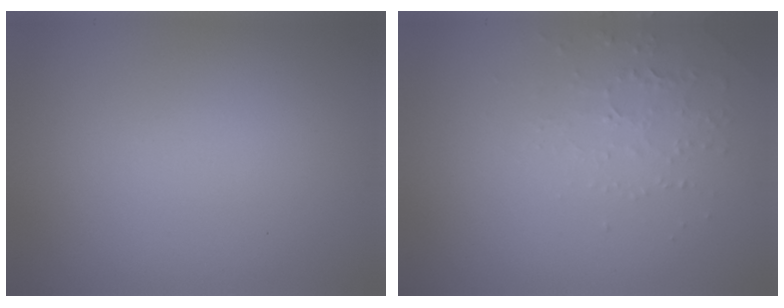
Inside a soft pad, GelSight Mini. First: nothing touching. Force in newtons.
{"total": 1.9, "press": 1.8, "slide": 0.6}